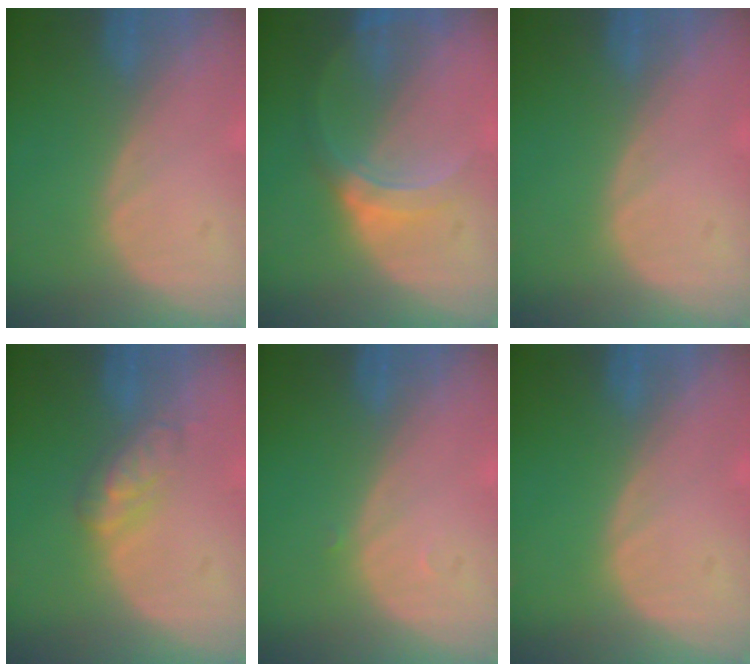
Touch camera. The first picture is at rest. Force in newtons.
{"total": 5.9, "press": 5.8, "slide": 0.8}
{"total": 0.0}
{"total": 4.7, "press": 4.5, "slide": 1.5}
{"total": 0.5, "press": 0.4, "slide": 0.3}
{"total": 0.0}